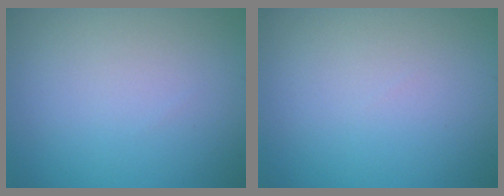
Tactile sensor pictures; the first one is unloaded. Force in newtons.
{"total": 0.0}